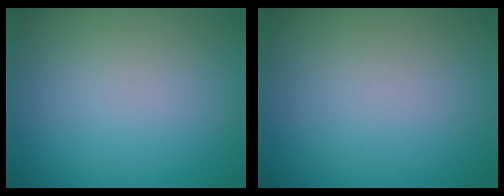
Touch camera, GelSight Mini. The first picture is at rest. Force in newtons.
{"total": 0.0}